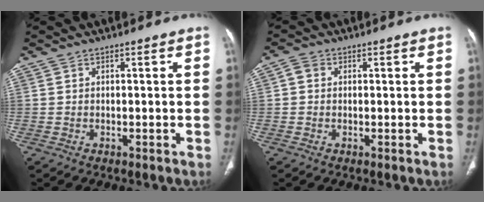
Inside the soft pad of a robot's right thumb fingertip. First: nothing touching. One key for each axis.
{"total": 2.1, "fx": 0.3, "fy": 1.8, "fz": 1.1, "tx": -0.015, "ty": 0.007, "tz": 0.002}